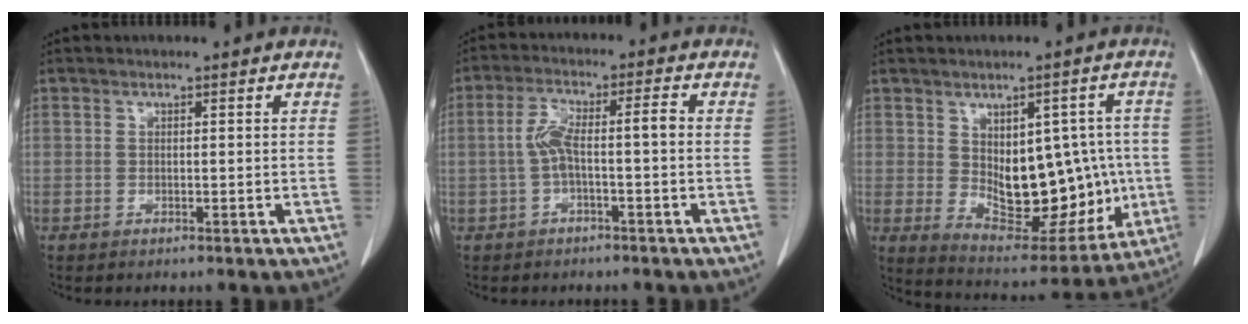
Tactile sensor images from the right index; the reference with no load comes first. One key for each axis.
{"total": 5.8, "fx": -0.8, "fy": 1.1, "fz": 5.7, "tx": -0.117, "ty": 0.030, "tz": -0.013}
{"total": 15.6, "fx": -0.3, "fy": 8.2, "fz": 13.3, "tx": -0.181, "ty": 0.010, "tz": 0.024}